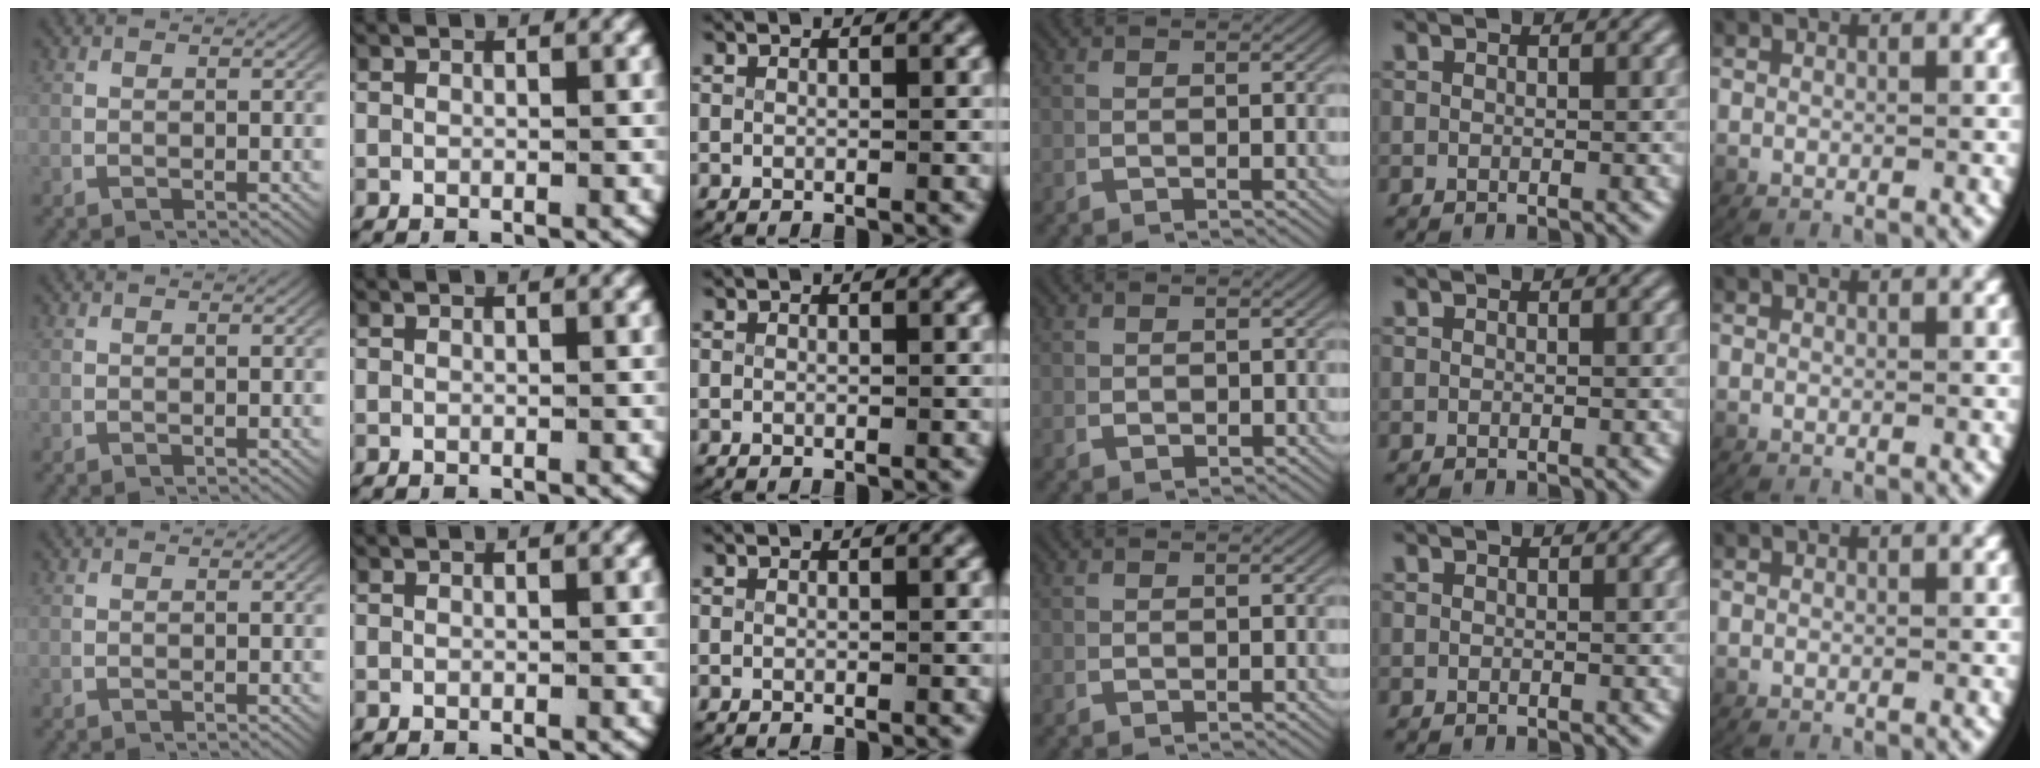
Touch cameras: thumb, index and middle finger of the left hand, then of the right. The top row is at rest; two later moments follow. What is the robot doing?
{"motion": "lift_and_place", "object": "paper towel"}